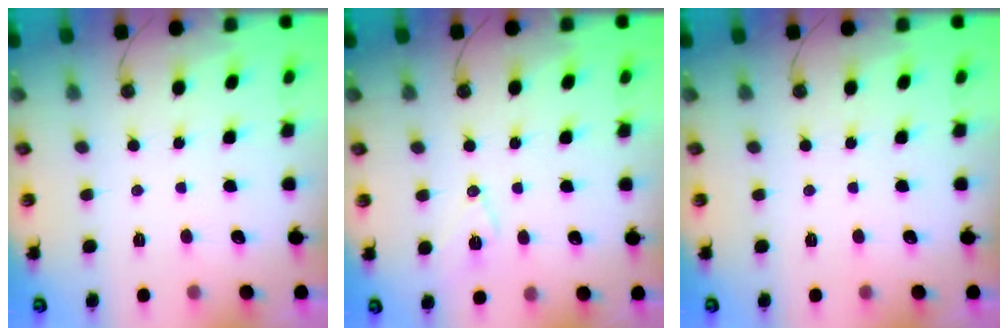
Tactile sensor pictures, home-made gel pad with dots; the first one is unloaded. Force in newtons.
{"total": 8.5, "press": 7.7, "slide": 3.6}
{"total": 0.0}